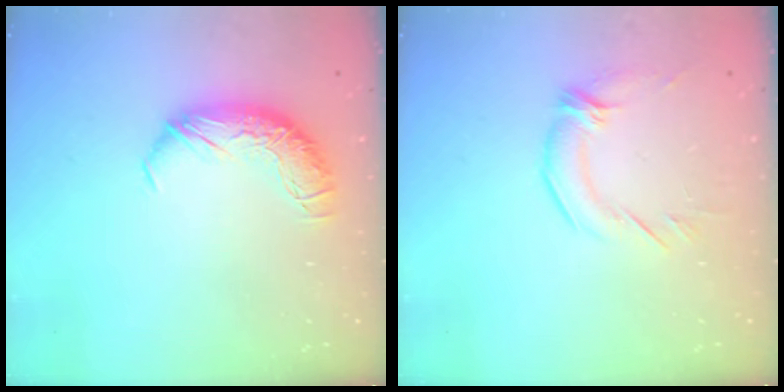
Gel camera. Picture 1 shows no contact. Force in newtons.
{"total": 2.3, "press": 0.8, "slide": 2.1}